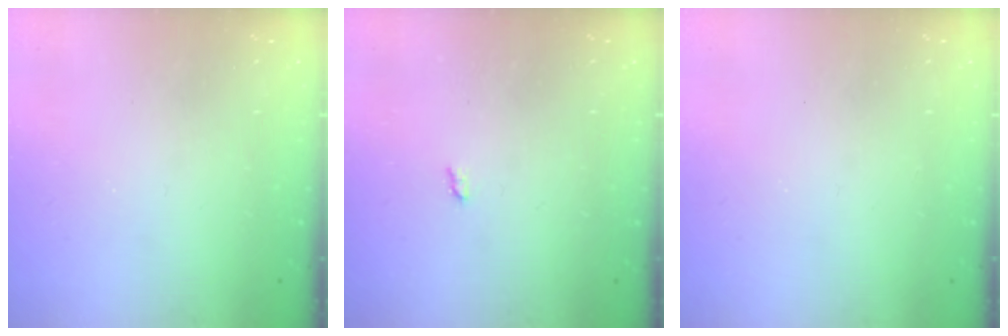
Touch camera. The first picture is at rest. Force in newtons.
{"total": 1.2, "press": 1.2, "slide": 0.2}
{"total": 0.0}